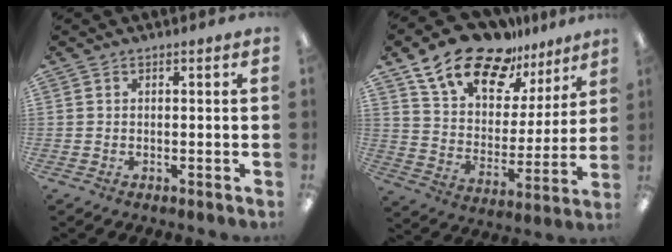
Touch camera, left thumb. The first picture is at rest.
{"total": 18.8, "force": [14.0, 9.3, 8.3], "torque": [-0.153, -0.087, 0.250]}